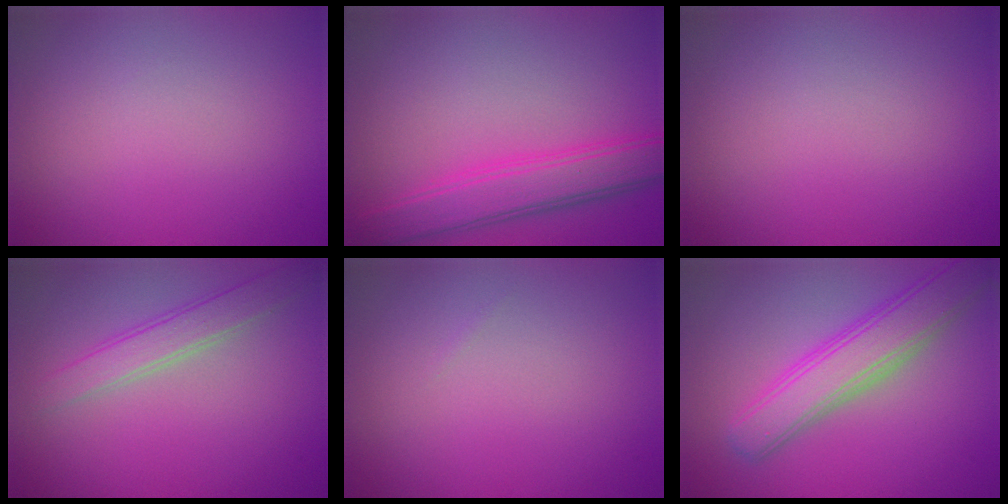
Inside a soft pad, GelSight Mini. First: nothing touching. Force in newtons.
{"total": 4.6, "press": 4.6, "slide": 0.1}
{"total": 0.0}
{"total": 2.8, "press": 2.8, "slide": 0.1}
{"total": 0.0}
{"total": 5.5, "press": 5.5, "slide": 0.2}